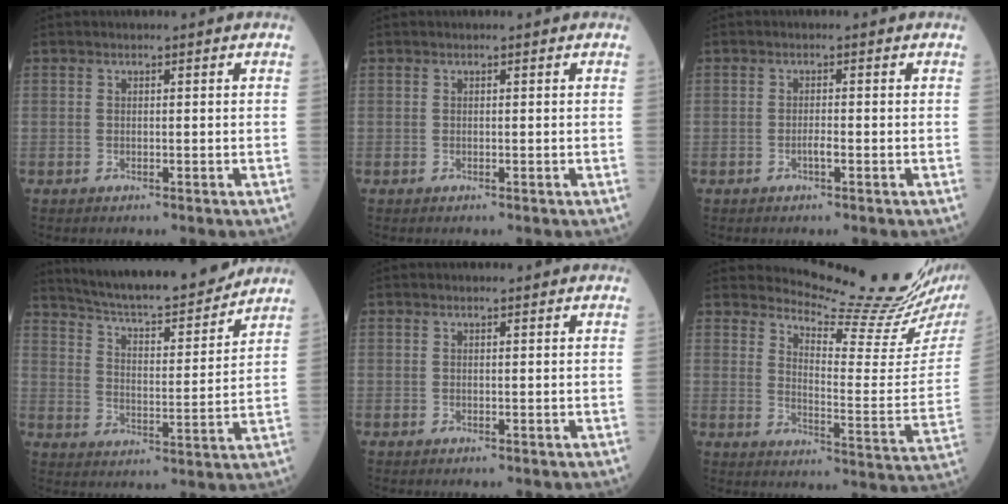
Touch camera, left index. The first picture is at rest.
{"total": 0.0}
{"total": 1.1, "force": [-0.5, 0.1, 1.0], "torque": [-0.021, 0.001, -0.010]}
{"total": 18.5, "force": [16.9, 2.0, 7.4], "torque": [-0.122, -0.004, 0.254]}
{"total": 0.8, "force": [0.7, 0.1, 0.2], "torque": [-0.012, 0.004, 0.010]}
{"total": 15.6, "force": [15.1, -2.0, 3.3], "torque": [-0.056, -0.116, 0.194]}